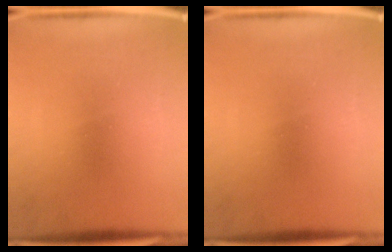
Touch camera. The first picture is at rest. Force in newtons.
{"total": 0.0}